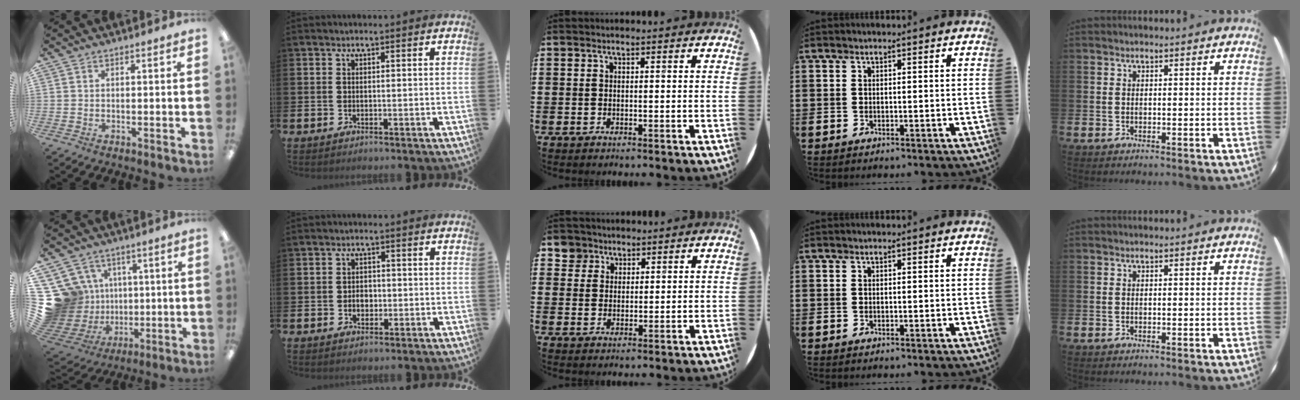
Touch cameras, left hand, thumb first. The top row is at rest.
{"thumb": {"total": 18.4, "force": [3.1, 17.0, 6.3], "torque": [-0.173, -0.029, 0.098]}, "index": {"total": 2.2, "force": [-0.5, 1.7, 1.3], "torque": [-0.009, 0.000, -0.015]}, "middle": {"total": 3.5, "force": [2.6, 2.3, 0.1], "torque": [-0.005, 0.002, 0.049]}}